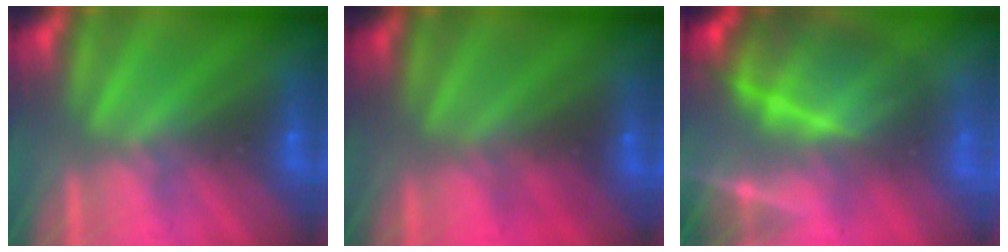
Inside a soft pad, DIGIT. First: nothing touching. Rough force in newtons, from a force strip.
{"total": 2.2}
{"total": 9.7}